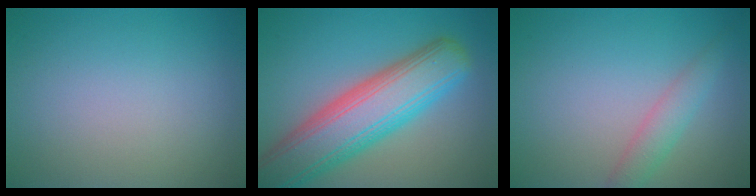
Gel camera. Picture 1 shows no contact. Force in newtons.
{"total": 9.9, "press": 9.9, "slide": 0.5}
{"total": 2.3, "press": 2.3, "slide": 0.0}